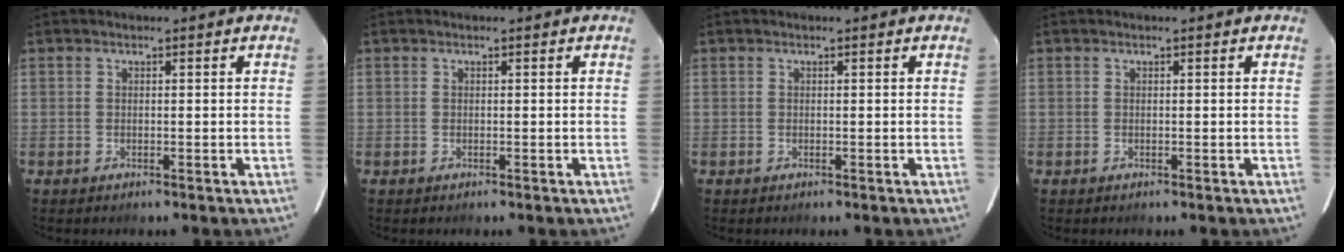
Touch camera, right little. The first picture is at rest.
{"total": 0.0}
{"total": 0.0}
{"total": 0.0}